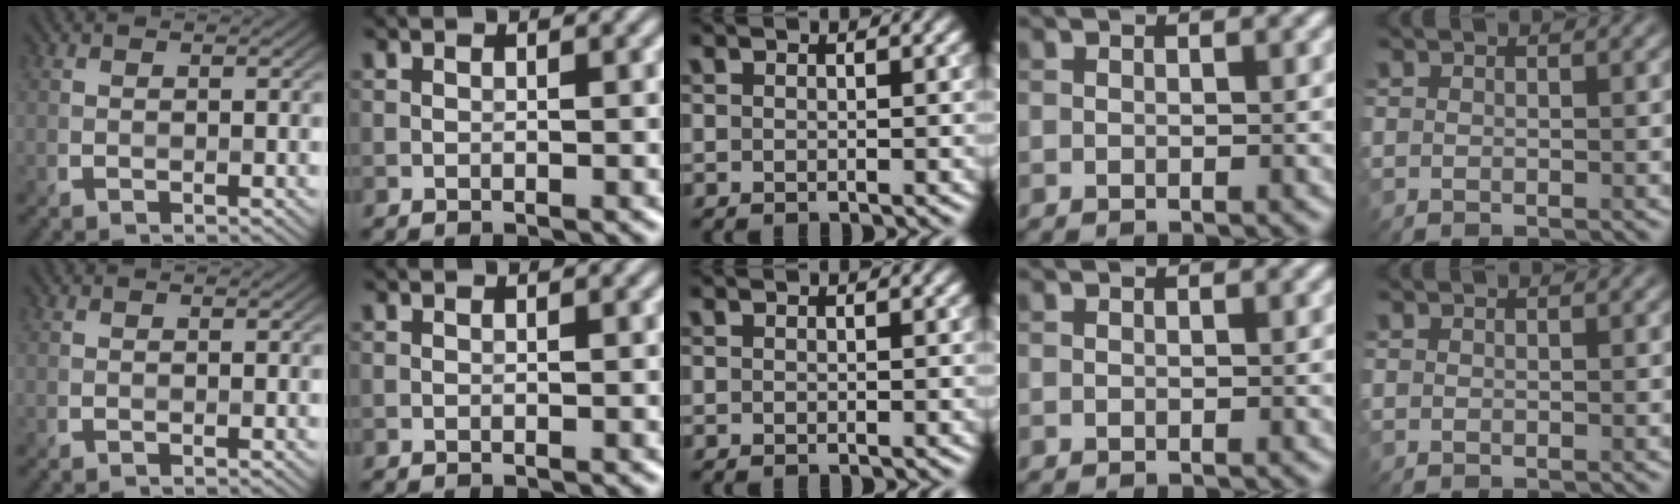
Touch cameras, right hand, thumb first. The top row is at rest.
{}